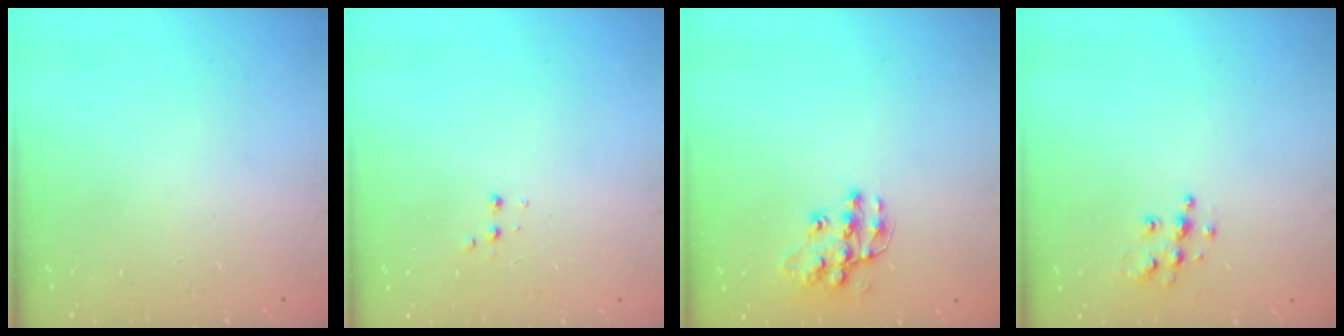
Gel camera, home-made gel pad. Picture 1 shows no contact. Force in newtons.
{"total": 2.9, "press": 2.7, "slide": 1.0}
{"total": 12.2, "press": 12.2, "slide": 0.9}
{"total": 6.3, "press": 6.3, "slide": 0.3}